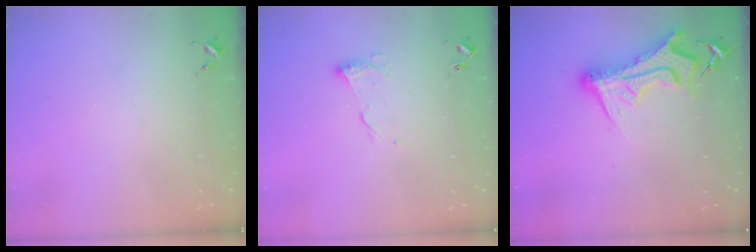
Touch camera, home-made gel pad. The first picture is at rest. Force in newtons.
{"total": 7.9, "press": 7.9, "slide": 0.3}
{"total": 15.8, "press": 15.7, "slide": 1.6}